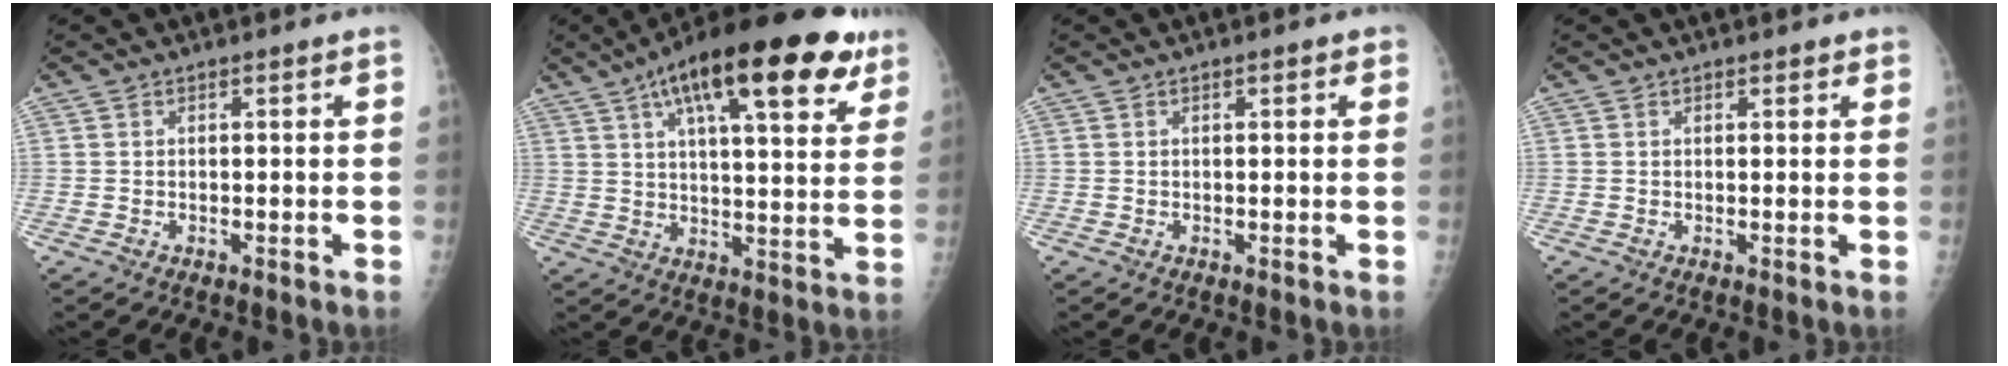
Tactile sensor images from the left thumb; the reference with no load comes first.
{"total": 23.9, "force": [12.9, 8.0, 18.4], "torque": [-0.260, -0.008, 0.188]}
{"total": 1.4, "force": [0.6, 0.6, 1.1], "torque": [-0.011, 0.002, 0.006]}
{"total": 1.0, "force": [0.8, 0.6, 0.1], "torque": [0.009, -0.005, 0.005]}